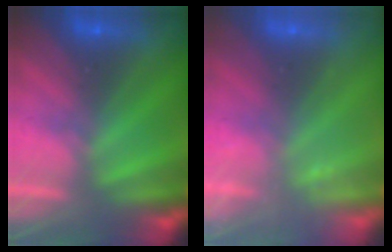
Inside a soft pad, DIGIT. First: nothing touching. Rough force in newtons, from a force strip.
{"total": 2.2}